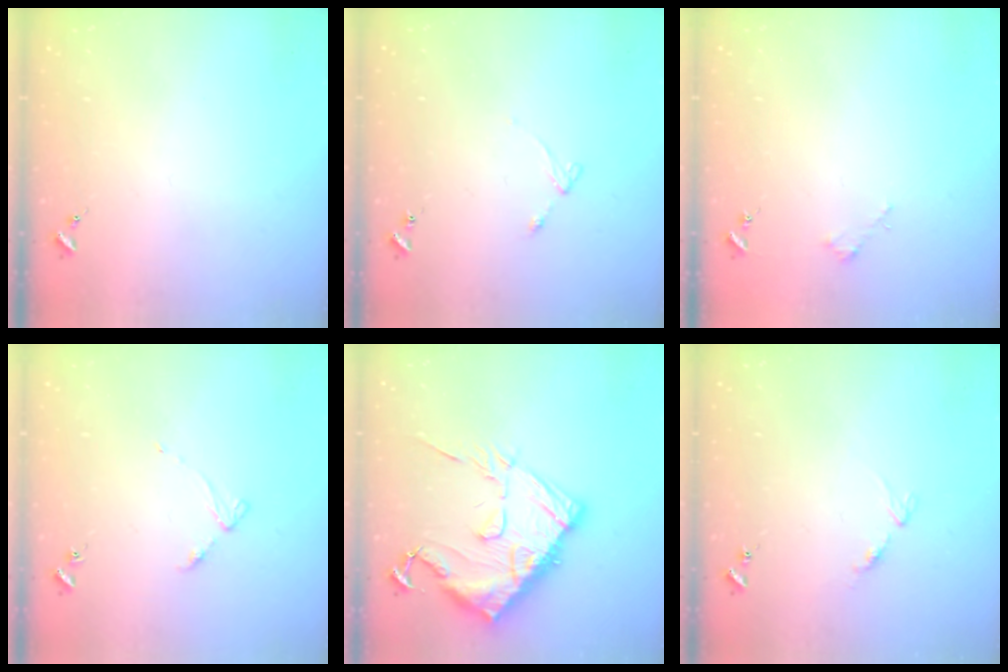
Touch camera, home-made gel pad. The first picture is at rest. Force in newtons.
{"total": 4.3, "press": 4.2, "slide": 0.5}
{"total": 1.8, "press": 1.8, "slide": 0.2}
{"total": 3.3, "press": 3.3, "slide": 0.4}
{"total": 18.7, "press": 18.6, "slide": 1.2}
{"total": 7.8, "press": 7.8, "slide": 0.6}